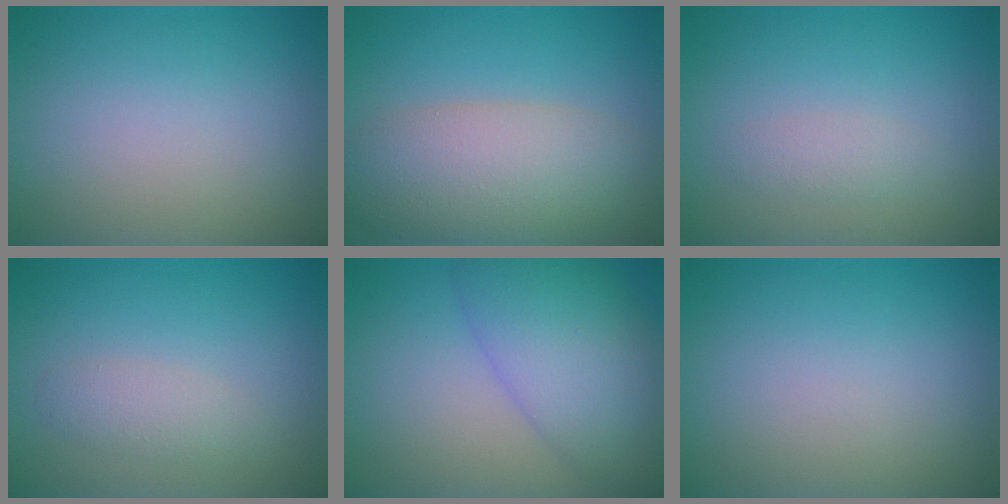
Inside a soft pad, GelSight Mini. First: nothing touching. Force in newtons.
{"total": 7.7, "press": 7.6, "slide": 0.3}
{"total": 1.3, "press": 1.3, "slide": 0.1}
{"total": 1.7, "press": 1.7, "slide": 0.1}
{"total": 8.2, "press": 8.2, "slide": 0.3}
{"total": 0.0}